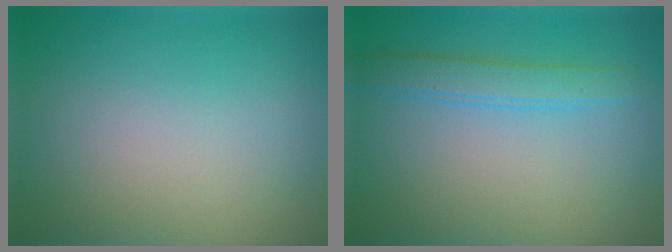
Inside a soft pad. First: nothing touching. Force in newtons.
{"total": 2.6, "press": 2.6, "slide": 0.0}